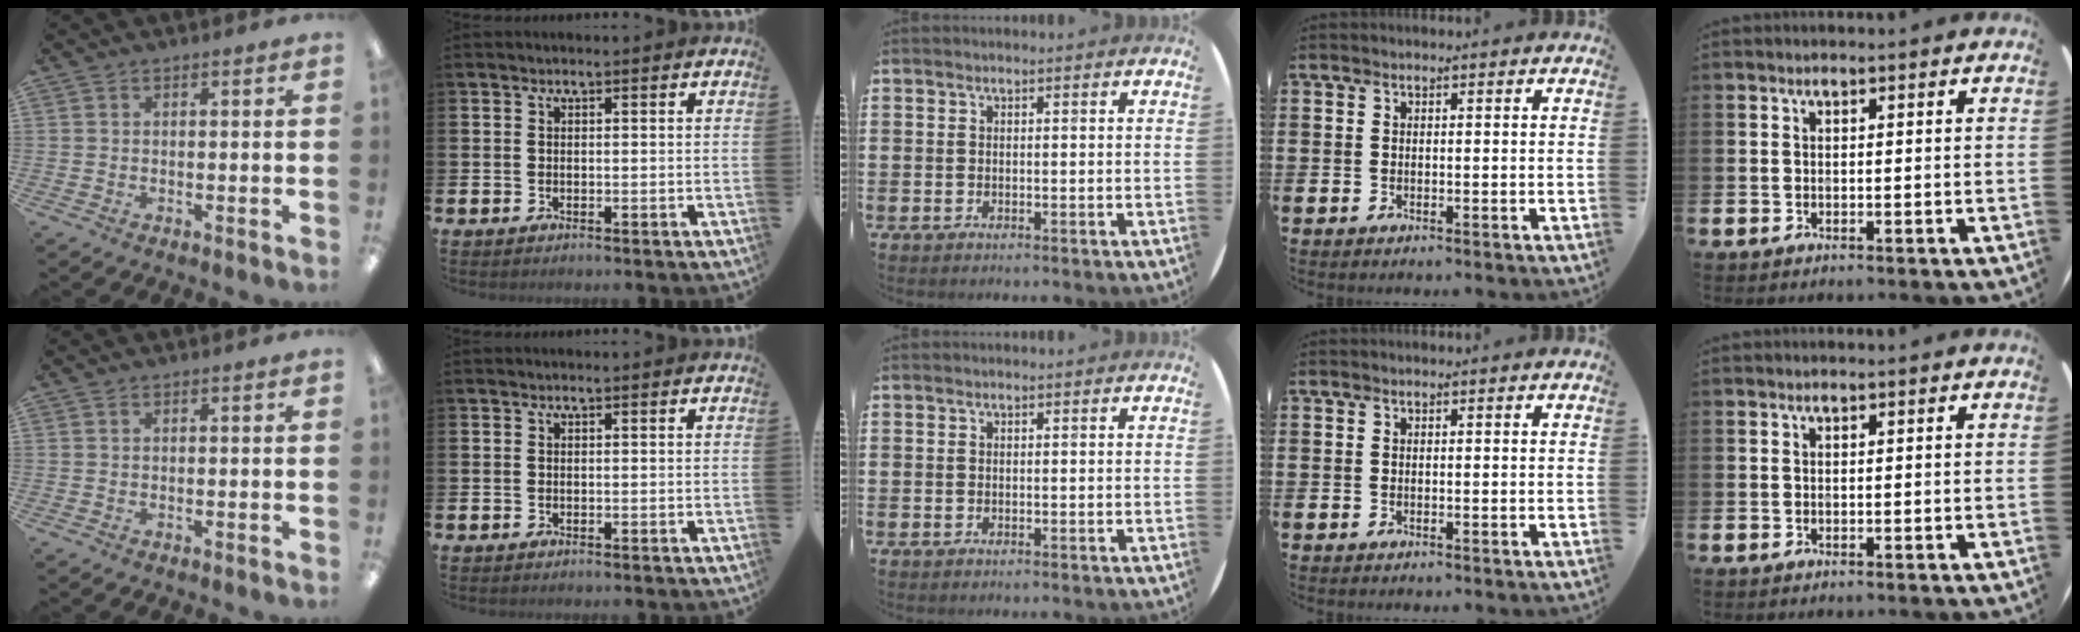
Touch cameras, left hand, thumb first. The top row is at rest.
{}